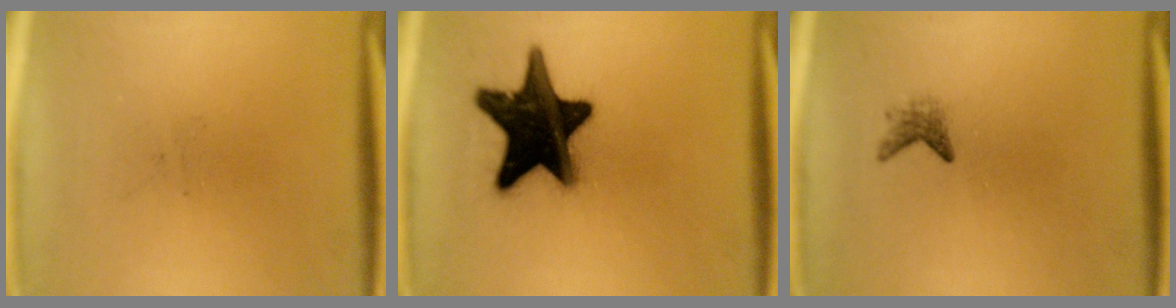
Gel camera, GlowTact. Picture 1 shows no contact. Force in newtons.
{"total": 19.9}
{"total": 1.5}